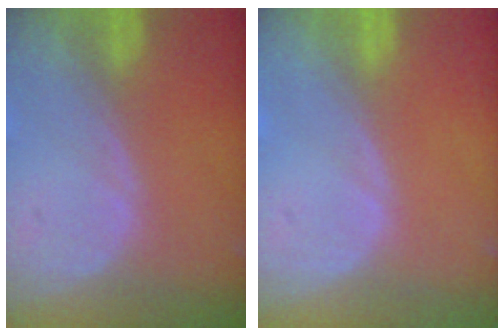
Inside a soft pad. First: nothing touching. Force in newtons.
{"total": 0.0}